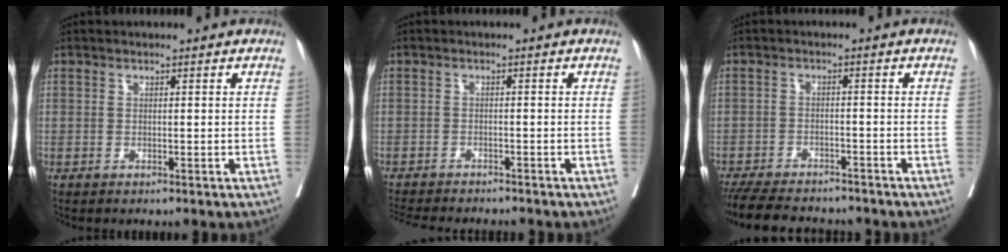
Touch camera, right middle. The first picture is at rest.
{"total": 10.7, "force": [-9.8, 1.8, 3.9], "torque": [-0.065, -0.014, -0.131]}
{"total": 12.4, "force": [-11.1, 3.1, 4.8], "torque": [-0.093, -0.011, -0.158]}